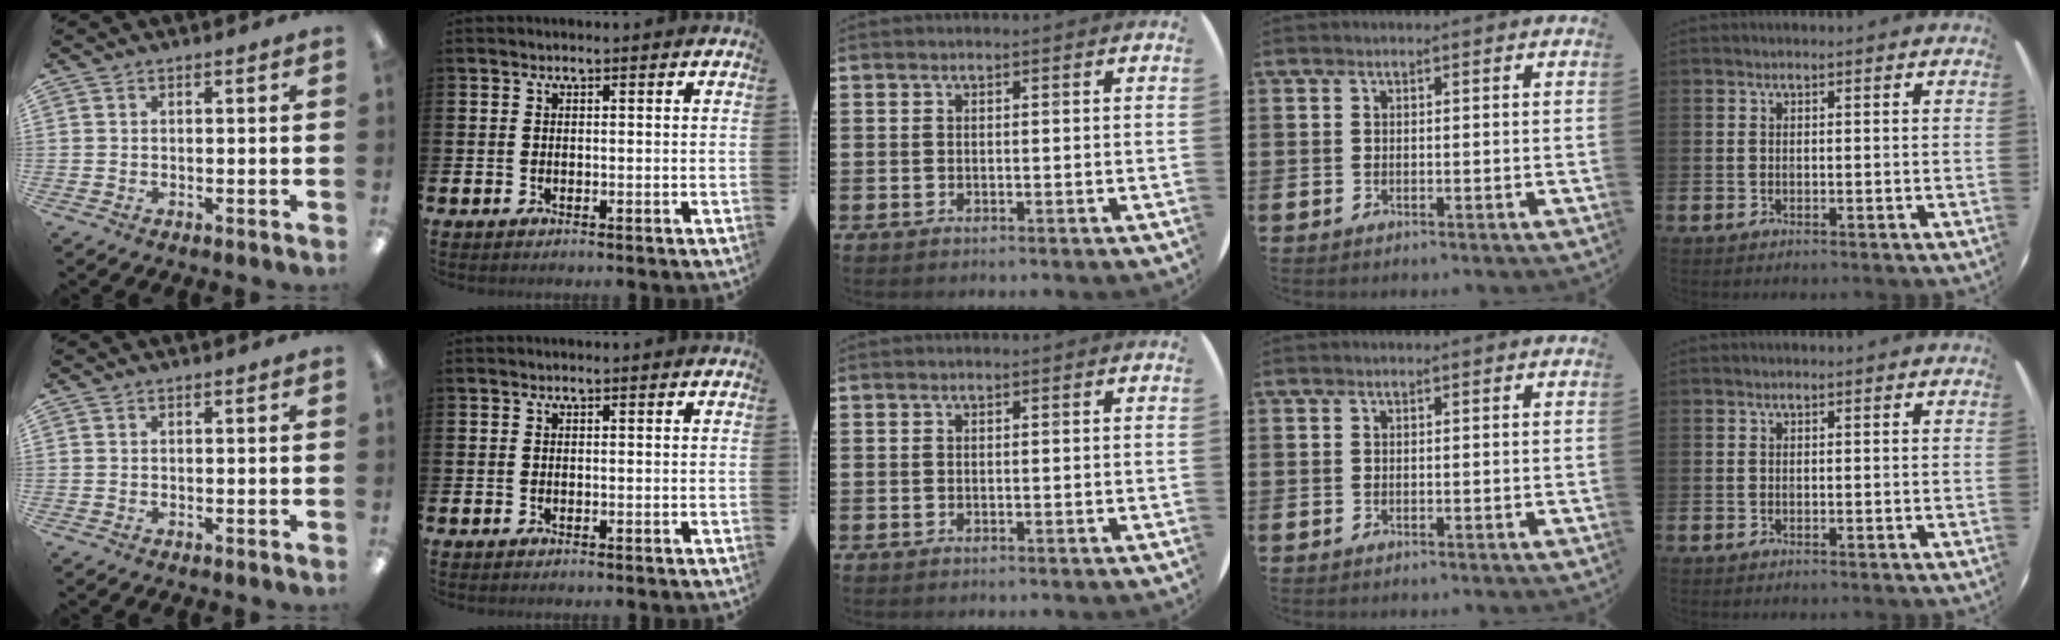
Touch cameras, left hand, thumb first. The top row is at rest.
{}